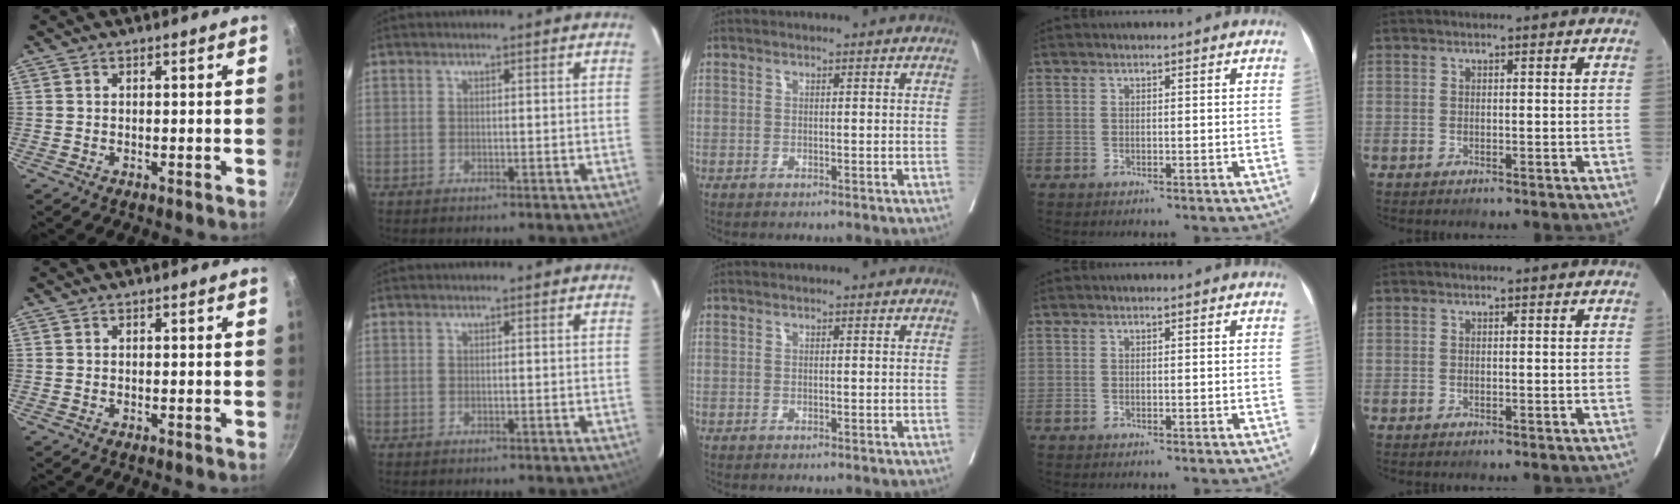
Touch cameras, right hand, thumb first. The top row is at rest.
{}